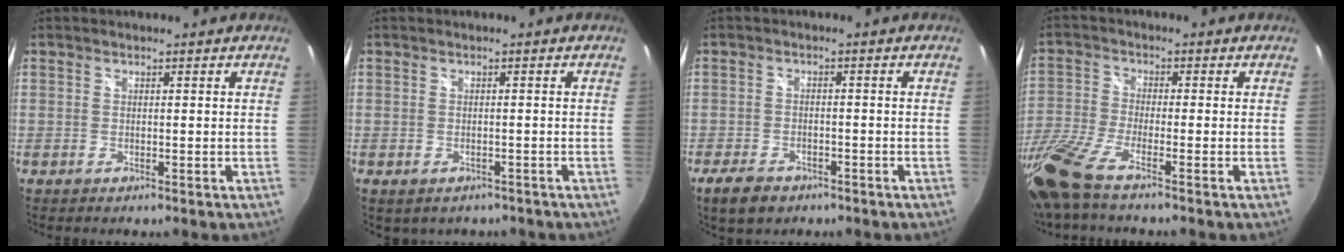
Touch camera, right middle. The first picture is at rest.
{"total": 3.3, "force": [-2.0, 2.1, 1.5], "torque": [-0.032, -0.012, -0.022]}
{"total": 6.0, "force": [-4.1, 3.3, 2.9], "torque": [-0.079, -0.006, -0.068]}
{"total": 11.6, "force": [-8.6, 1.2, 7.6], "torque": [-0.182, -0.034, -0.175]}